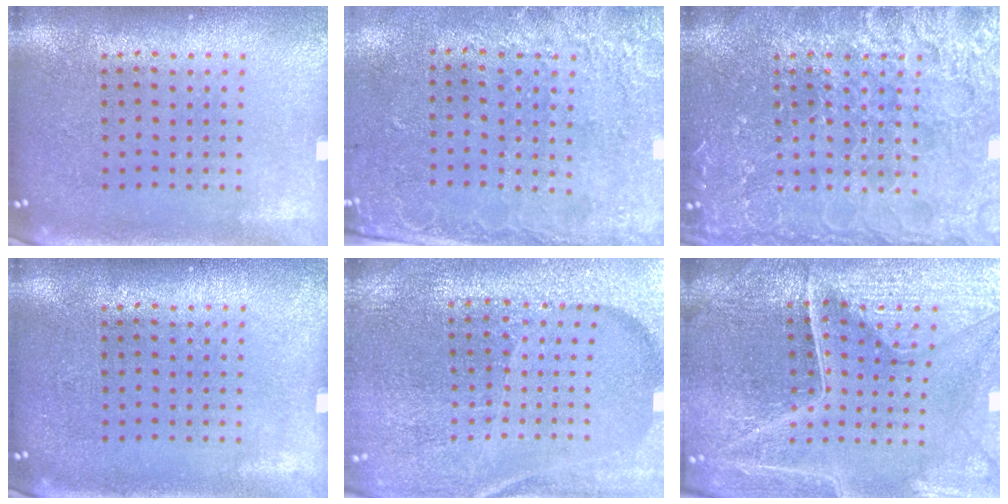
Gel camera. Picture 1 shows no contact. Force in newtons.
{"total": 2.6, "press": 2.0, "slide": 1.7}
{"total": 7.0, "press": 6.9, "slide": 0.8}
{"total": 0.0}
{"total": 4.0, "press": 3.9, "slide": 1.0}
{"total": 5.1, "press": 4.9, "slide": 1.4}